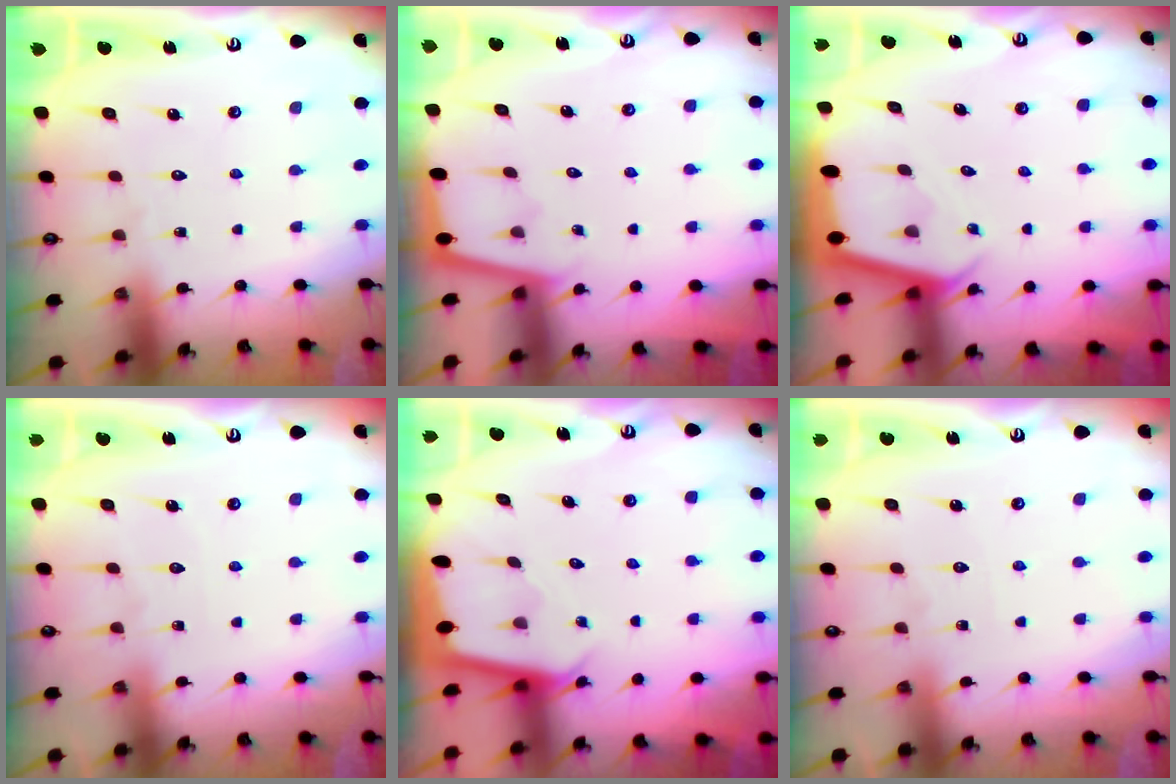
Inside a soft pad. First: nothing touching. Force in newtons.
{"total": 1.7, "press": 1.7, "slide": 0.2}
{"total": 2.2, "press": 2.2, "slide": 0.1}
{"total": 4.5, "press": 4.5, "slide": 0.5}
{"total": 1.9, "press": 1.9, "slide": 0.1}
{"total": 3.2, "press": 3.2, "slide": 0.5}